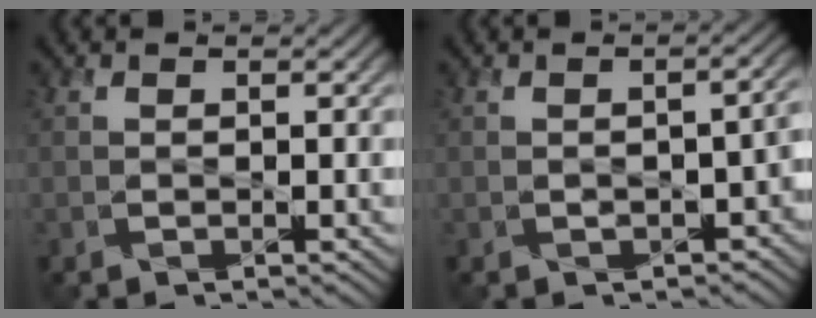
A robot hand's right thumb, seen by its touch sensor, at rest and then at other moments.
{"total": 3.5, "force": [-1.2, 1.8, 2.7], "torque": [-0.030, -0.003, -0.011]}